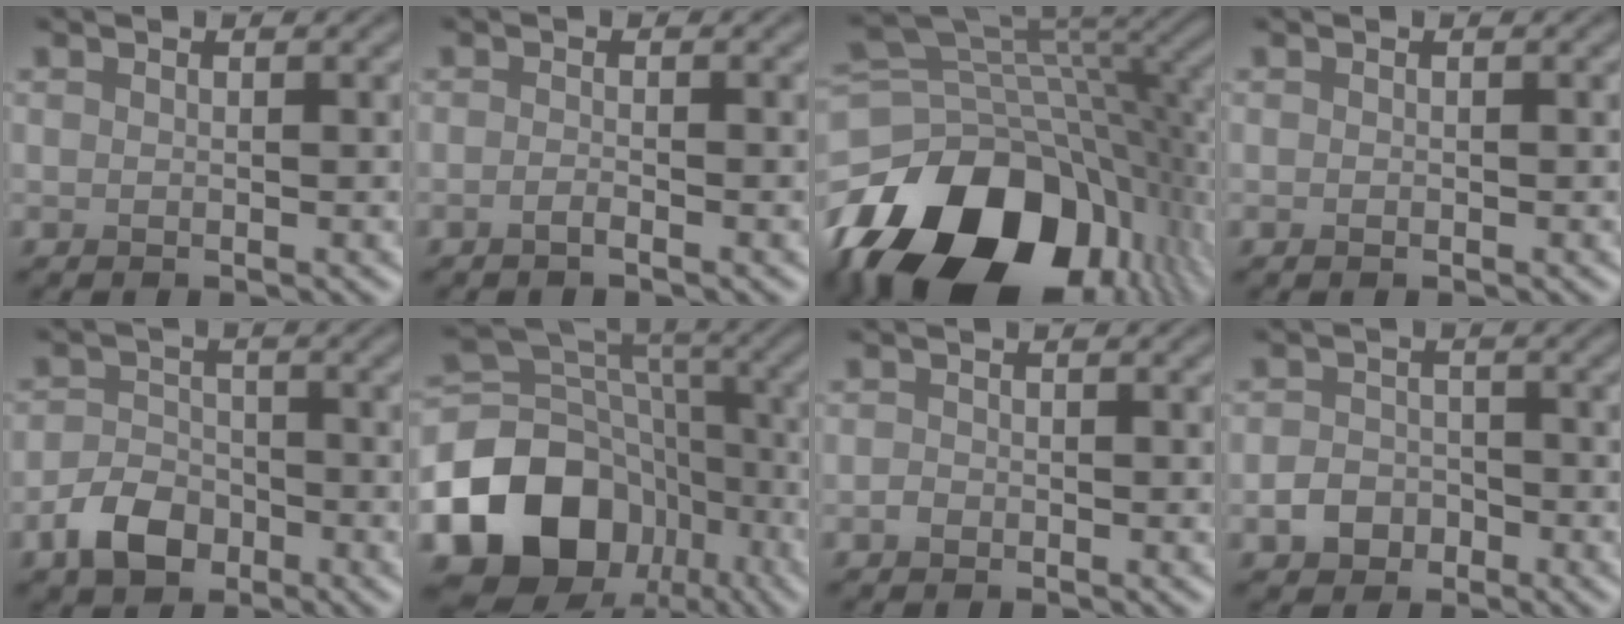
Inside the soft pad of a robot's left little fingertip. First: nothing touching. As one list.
[{"total": 0.8, "force": [-0.6, 0.2, 0.6], "torque": [-0.010, -0.001, -0.012]}, {"total": 16.4, "force": [-7.4, 10.0, 10.7], "torque": [-0.192, 0.002, -0.130]}, {"total": 0.0}, {"total": 4.0, "force": [-2.2, 2.7, 2.0], "torque": [-0.035, 0.000, -0.048]}, {"total": 14.9, "force": [-6.5, 11.5, 6.9], "torque": [-0.145, -0.003, -0.115]}, {"total": 0.7, "force": [-0.4, 0.5, 0.3], "torque": [-0.005, -0.003, -0.009]}, {"total": 2.6, "force": [-1.3, 2.0, 1.0], "torque": [-0.013, 0.002, -0.028]}]